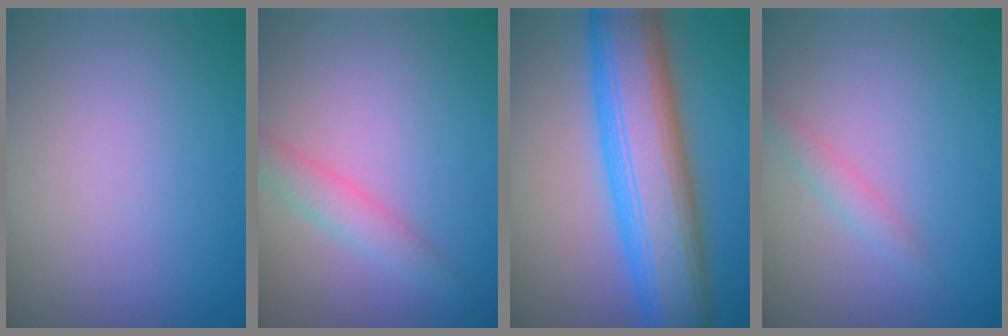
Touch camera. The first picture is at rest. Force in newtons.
{"total": 2.3, "press": 2.3, "slide": 0.1}
{"total": 11.1, "press": 11.1, "slide": 0.1}
{"total": 1.5, "press": 1.5, "slide": 0.1}